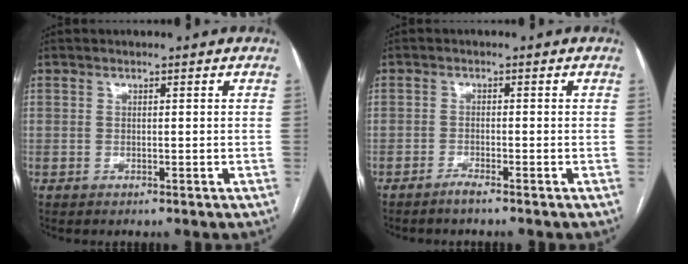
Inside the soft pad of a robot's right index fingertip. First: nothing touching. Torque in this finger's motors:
{"motor_torque": [-0.22, -0.17, 0.09, 0.02]}